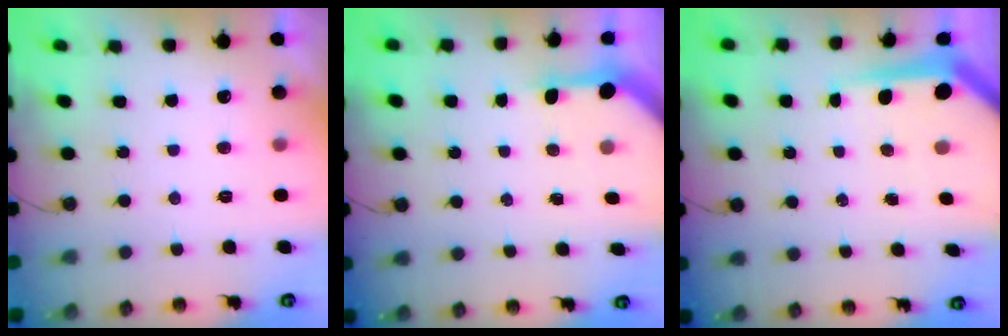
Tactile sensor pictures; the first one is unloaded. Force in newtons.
{"total": 3.2, "press": 3.2, "slide": 0.3}
{"total": 6.2, "press": 6.2, "slide": 0.5}